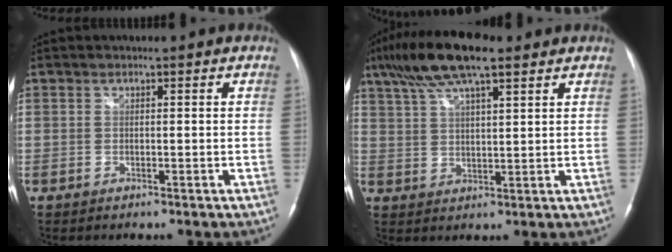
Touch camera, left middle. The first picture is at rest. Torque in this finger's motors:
{"motor_torque": [1.31, -0.82, 0.20, 0.10]}